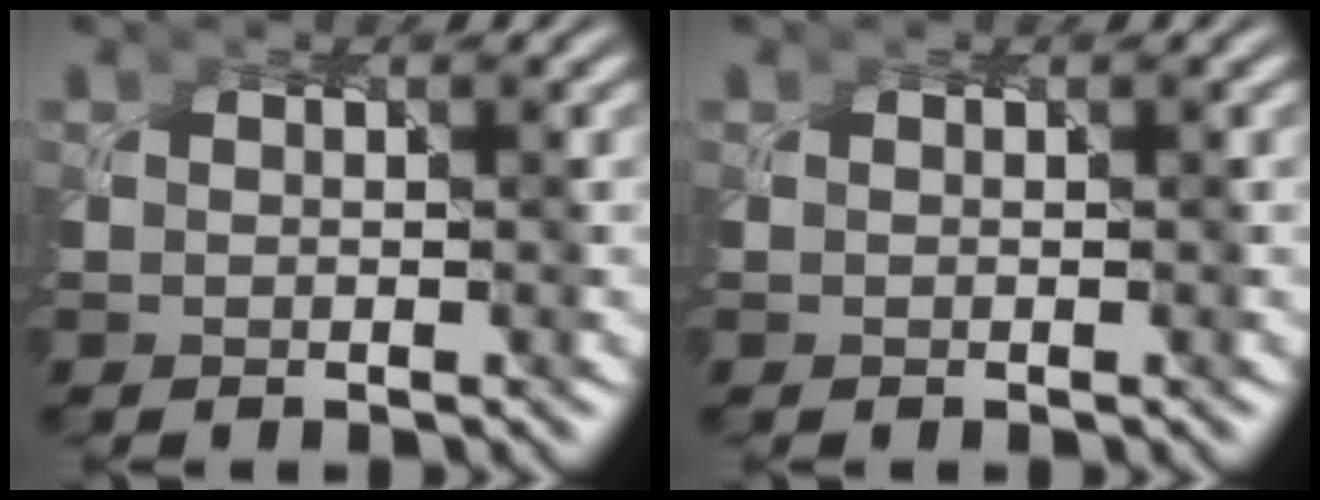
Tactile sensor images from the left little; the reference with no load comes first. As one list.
[{"total": 0.0}]